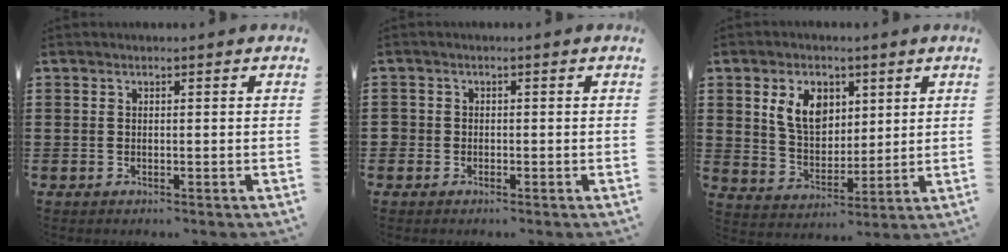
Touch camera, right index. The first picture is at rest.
{"total": 1.1, "force": [-0.5, 1.0, 0.1], "torque": [-0.004, 0.002, -0.011]}
{"total": 7.6, "force": [3.1, 5.3, 4.4], "torque": [-0.101, 0.015, 0.055]}